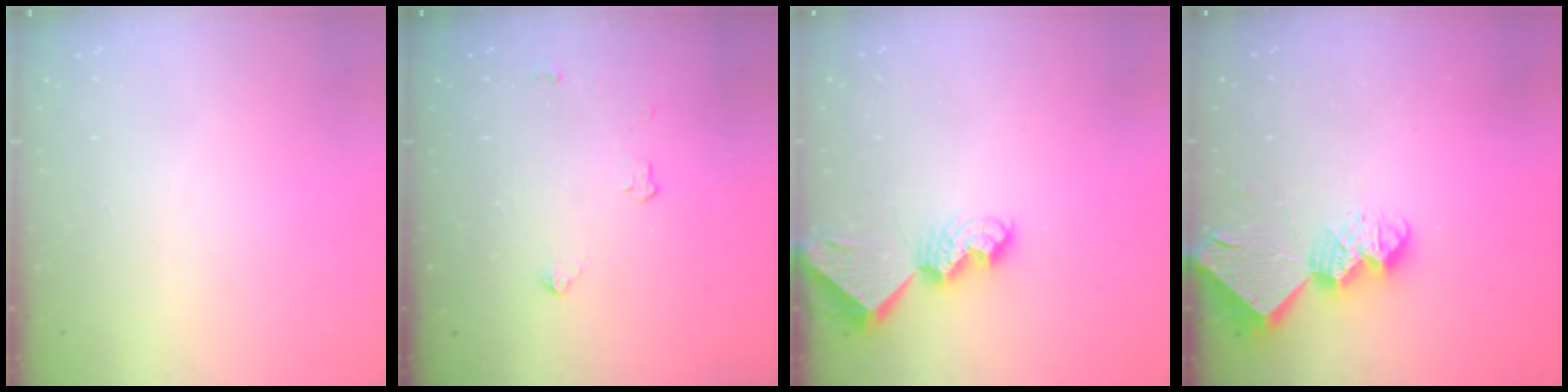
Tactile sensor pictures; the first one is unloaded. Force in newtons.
{"total": 3.2, "press": 3.1, "slide": 0.5}
{"total": 7.4, "press": 7.3, "slide": 1.1}
{"total": 9.7, "press": 9.7, "slide": 1.0}